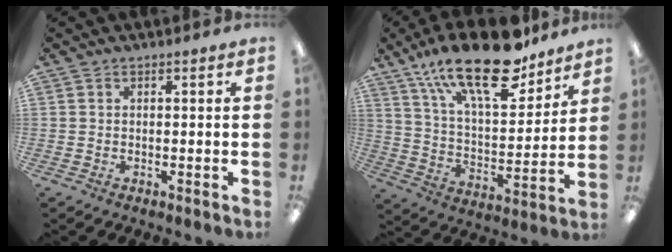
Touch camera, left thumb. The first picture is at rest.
{"total": 23.5, "force": [16.1, 8.9, 14.6], "torque": [-0.239, -0.092, 0.276]}